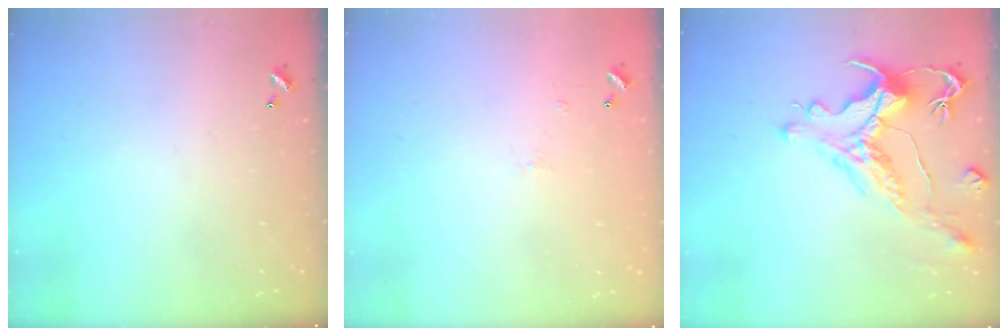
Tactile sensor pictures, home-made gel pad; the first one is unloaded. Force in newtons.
{"total": 5.4, "press": 5.3, "slide": 0.6}
{"total": 2.4, "press": 2.0, "slide": 1.3}